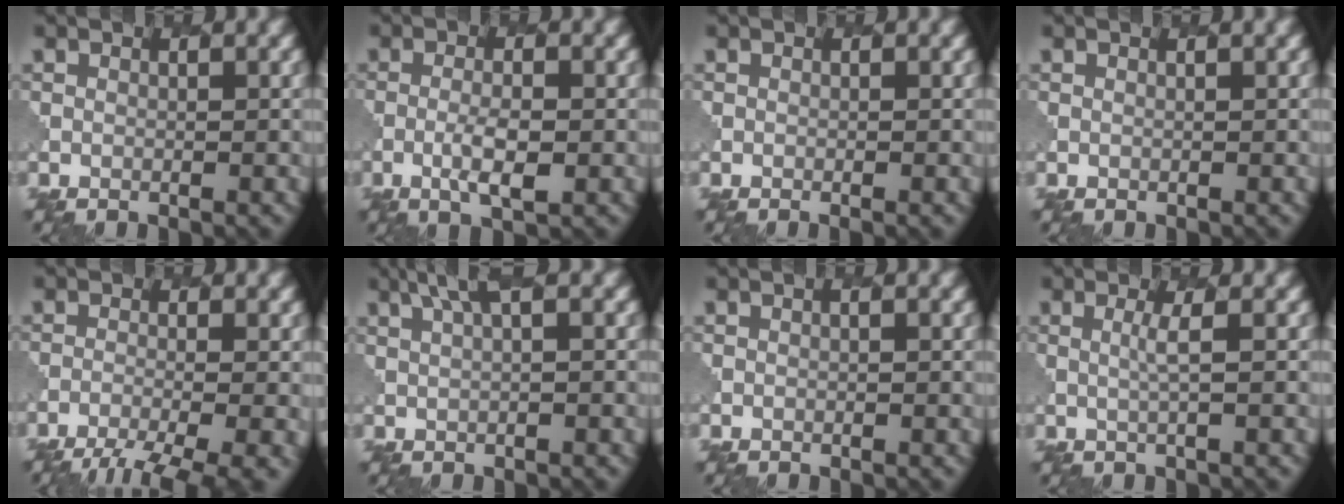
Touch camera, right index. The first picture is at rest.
{"total": 2.8, "force": [-0.7, 0.7, 2.6], "torque": [-0.052, -0.003, -0.012]}
{"total": 0.0}
{"total": 0.6, "force": [0.3, 0.2, 0.5], "torque": [-0.002, -0.003, 0.000]}
{"total": 5.8, "force": [-4.0, 1.3, 4.1], "torque": [-0.062, -0.018, -0.066]}
{"total": 2.8, "force": [1.5, 0.7, 2.3], "torque": [-0.036, 0.001, 0.029]}
{"total": 0.0}
{"total": 1.5, "force": [0.6, 0.3, 1.3], "torque": [-0.023, -0.003, 0.010]}